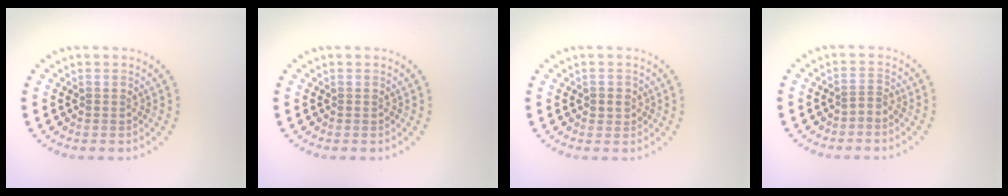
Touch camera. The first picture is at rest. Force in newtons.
{"total": 0.0}
{"total": 1.2, "press": 1.0, "slide": 0.6}
{"total": 0.9, "press": 0.3, "slide": 0.8}